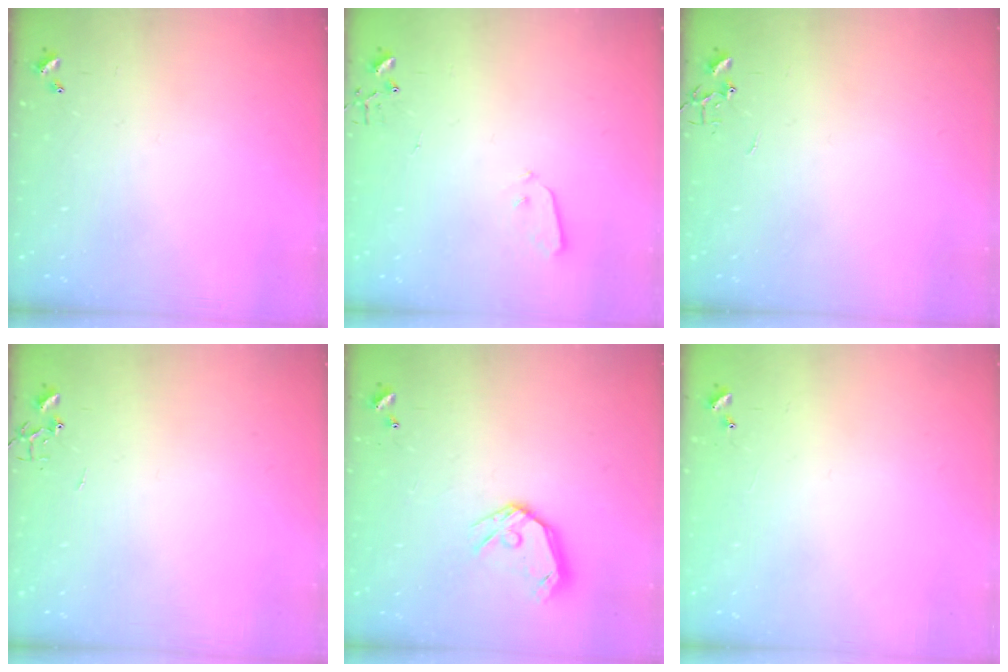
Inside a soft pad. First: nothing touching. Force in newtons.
{"total": 3.7, "press": 3.7, "slide": 0.1}
{"total": 0.0}
{"total": 0.0}
{"total": 11.2, "press": 11.0, "slide": 1.8}
{"total": 4.1, "press": 4.1, "slide": 0.5}